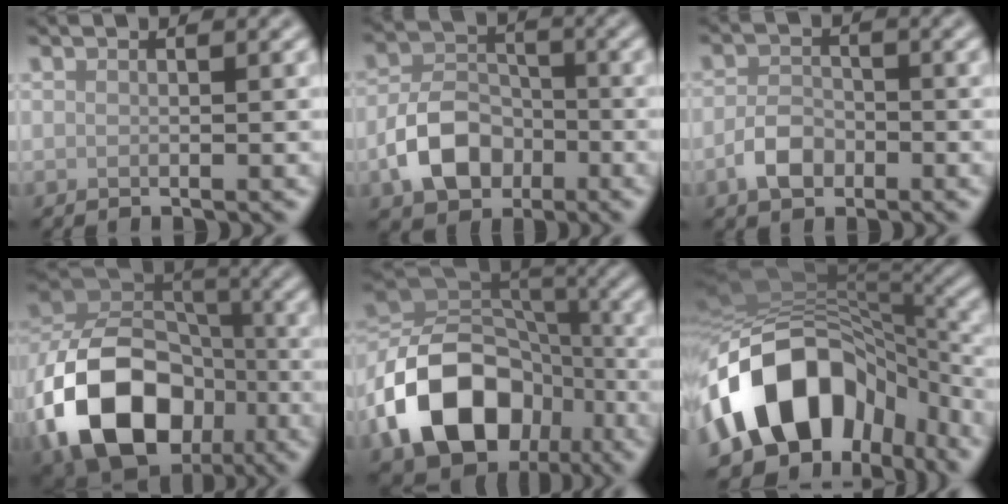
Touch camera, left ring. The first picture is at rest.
{"total": 5.9, "force": [-2.4, 4.2, 3.4], "torque": [-0.061, 0.001, -0.049]}
{"total": 3.0, "force": [-1.4, 2.0, 1.7], "torque": [-0.031, 0.005, -0.033]}
{"total": 15.0, "force": [-5.9, 10.6, 8.8], "torque": [-0.182, -0.015, -0.113]}
{"total": 13.6, "force": [-5.6, 9.8, 7.6], "torque": [-0.154, -0.001, -0.108]}
{"total": 14.7, "force": [-5.2, 10.1, 9.4], "torque": [-0.169, 0.006, -0.093]}